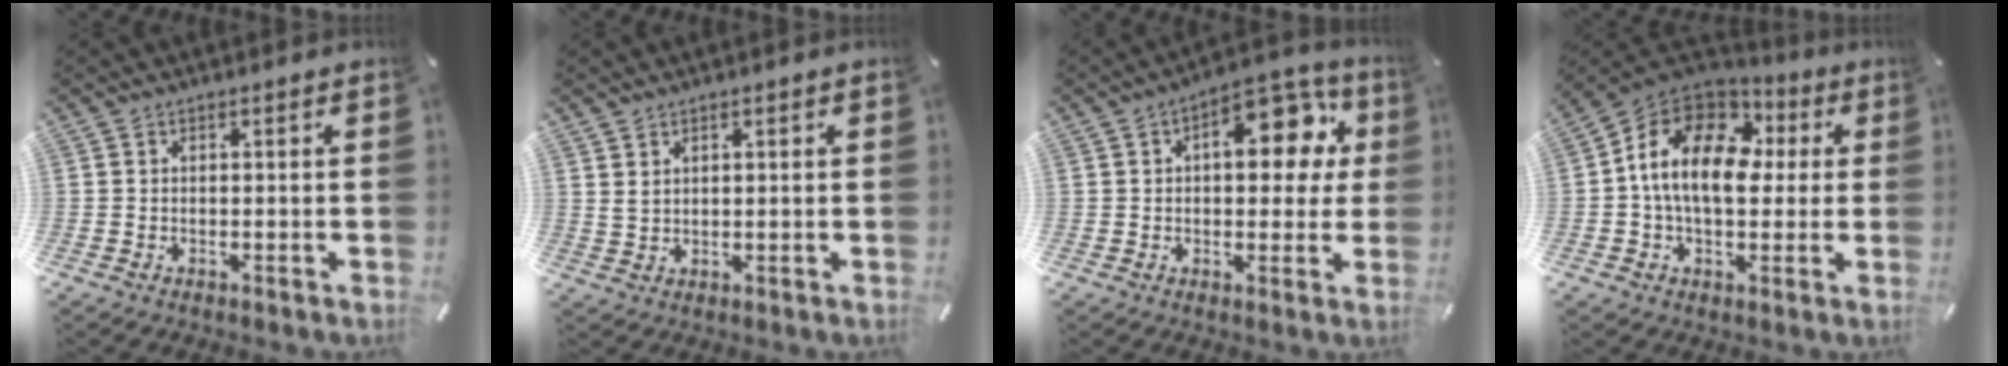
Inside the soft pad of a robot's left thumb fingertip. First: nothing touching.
{"total": 2.1, "force": [1.3, 1.6, 0.5], "torque": [-0.013, 0.002, 0.024]}
{"total": 14.2, "force": [3.9, 7.8, 11.2], "torque": [-0.135, -0.017, 0.060]}
{"total": 15.3, "force": [0.8, 10.2, 11.3], "torque": [-0.227, 0.011, 0.008]}